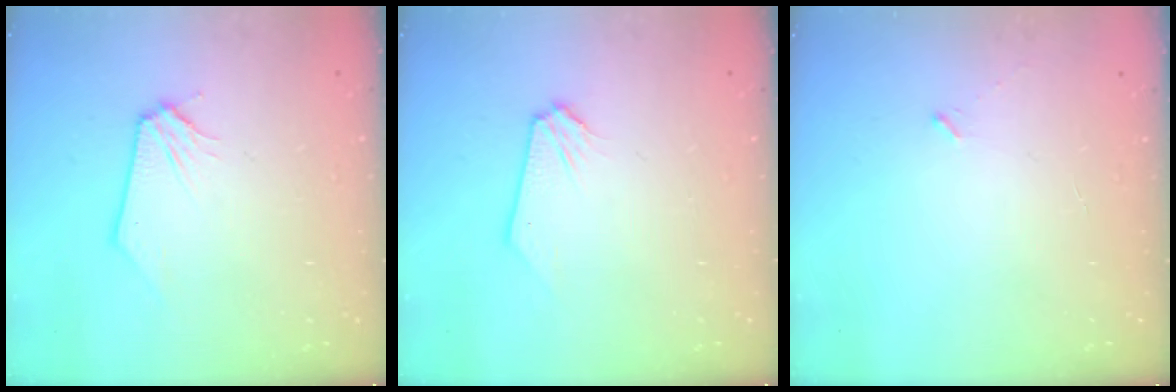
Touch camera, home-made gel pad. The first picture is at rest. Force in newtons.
{"total": 0.0}
{"total": 1.6, "press": 1.6, "slide": 0.4}